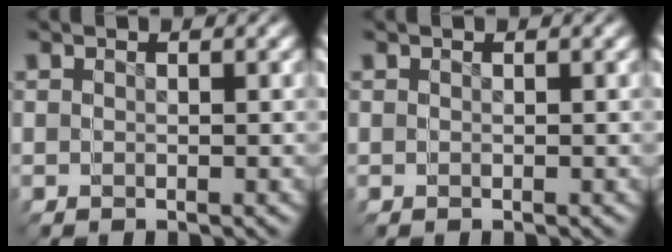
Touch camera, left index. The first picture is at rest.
{"total": 0.0}